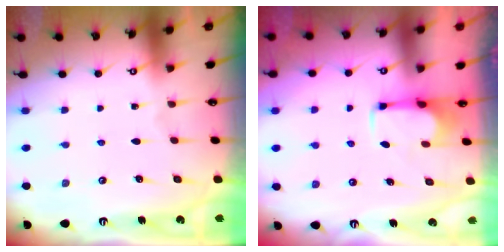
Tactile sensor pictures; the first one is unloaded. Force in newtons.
{"total": 2.7, "press": 2.5, "slide": 0.9}